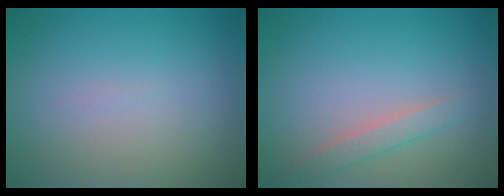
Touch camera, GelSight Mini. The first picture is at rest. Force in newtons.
{"total": 1.7, "press": 1.7, "slide": 0.1}